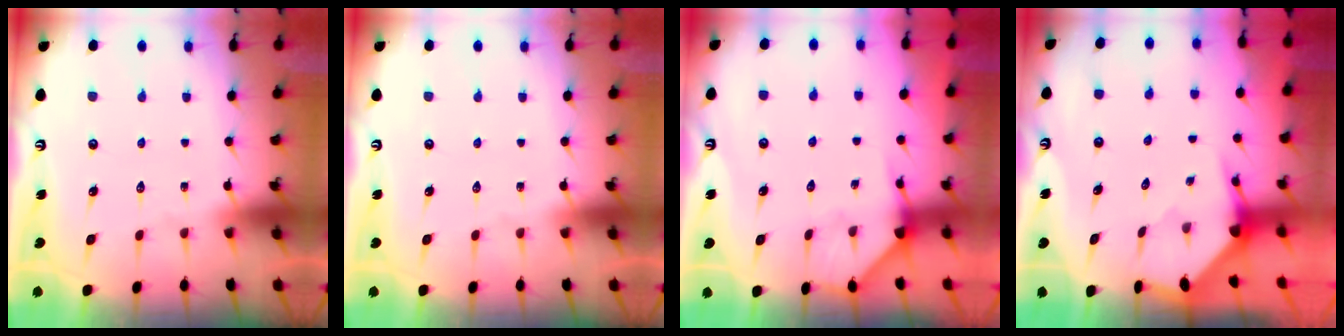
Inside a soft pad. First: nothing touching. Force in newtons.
{"total": 0.0}
{"total": 3.4, "press": 3.4, "slide": 0.4}
{"total": 3.3, "press": 3.3, "slide": 0.3}